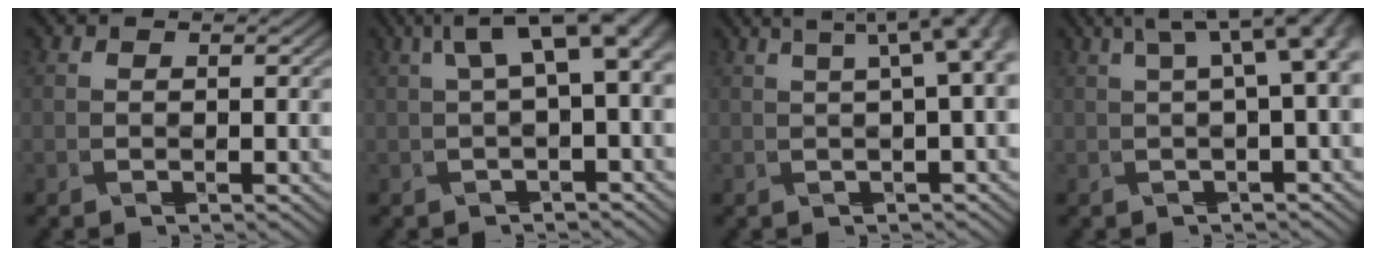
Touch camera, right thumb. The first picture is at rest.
{"total": 8.5, "force": [2.3, 2.9, 7.7], "torque": [-0.139, 0.016, 0.040]}
{"total": 9.8, "force": [2.6, 2.8, 9.1], "torque": [-0.128, 0.032, 0.036]}
{"total": 9.8, "force": [2.6, 3.0, 9.0], "torque": [-0.139, 0.027, 0.040]}